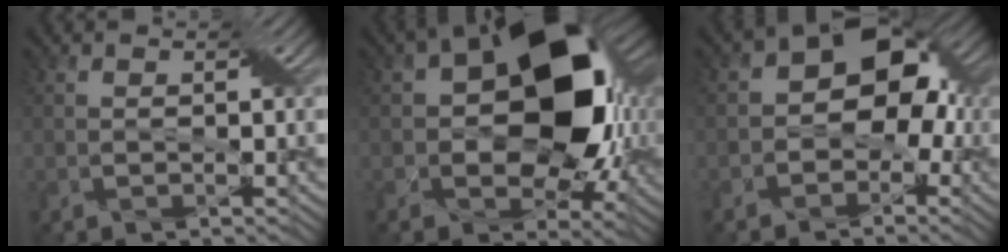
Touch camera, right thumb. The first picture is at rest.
{"total": 16.3, "force": [2.8, 10.3, 12.4], "torque": [-0.181, 0.010, 0.043]}
{"total": 8.9, "force": [-0.2, 6.4, 6.2], "torque": [-0.070, 0.011, -0.018]}